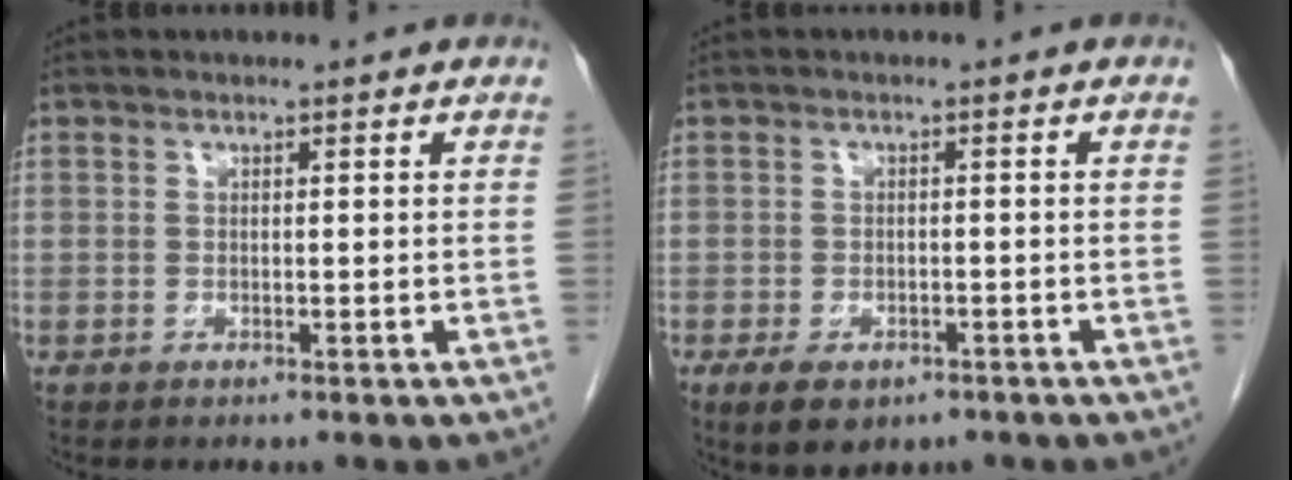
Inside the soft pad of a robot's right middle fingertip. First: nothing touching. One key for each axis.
{"total": 6.2, "fx": -3.9, "fy": 3.3, "fz": 3.4, "tx": -0.056, "ty": -0.004, "tz": -0.055}